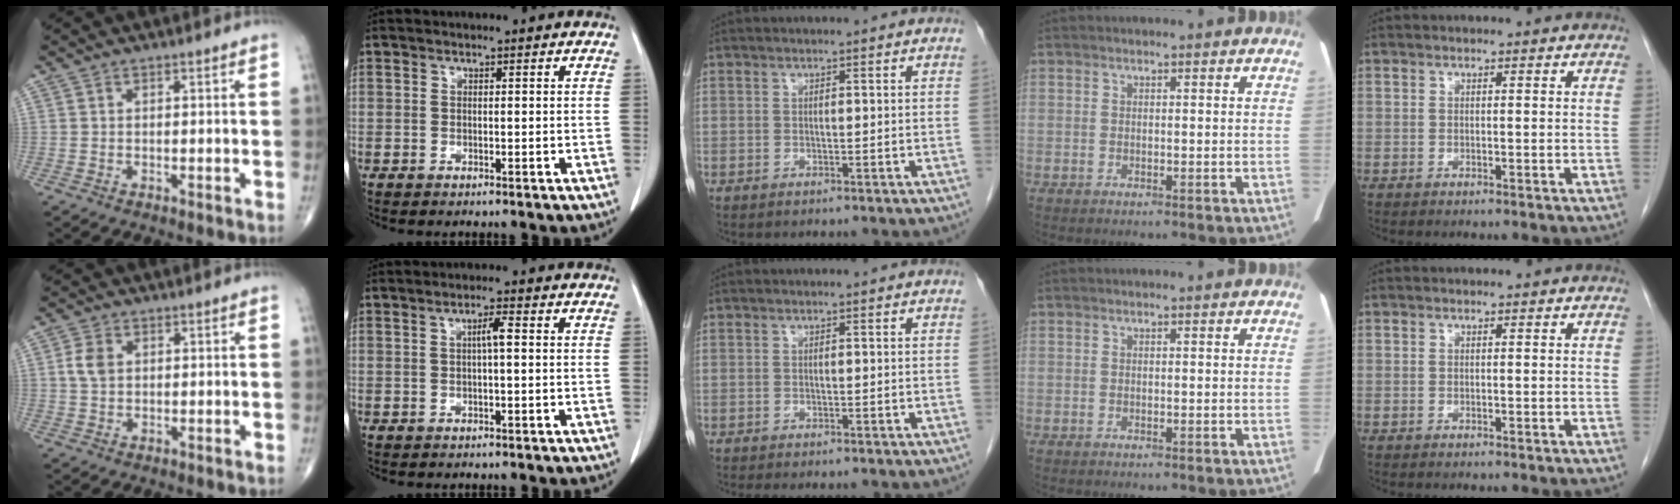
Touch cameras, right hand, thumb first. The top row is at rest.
{"thumb": {"total": 3.5, "force": [0.7, 2.4, 2.4], "torque": [-0.048, 0.002, 0.012]}, "index": {"total": 2.3, "force": [0.3, 0.1, 2.3], "torque": [-0.040, 0.004, 0.003]}, "middle": {"total": 1.9, "force": [-1.7, 0.3, 0.9], "torque": [-0.015, -0.006, -0.019]}}